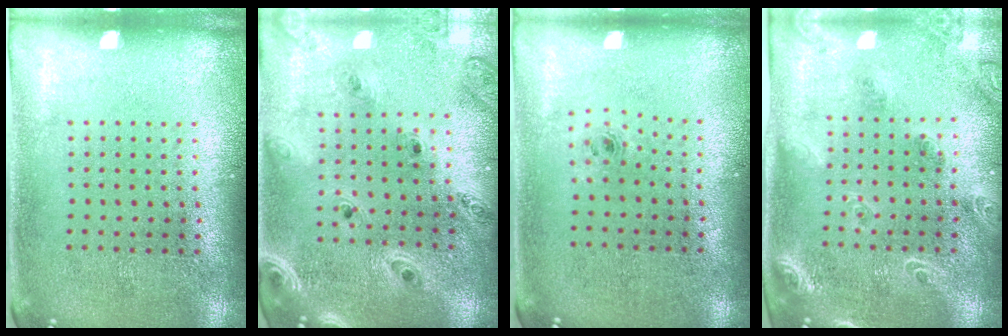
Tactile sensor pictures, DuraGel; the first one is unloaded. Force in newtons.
{"total": 1.4, "press": 1.4, "slide": 0.2}
{"total": 0.6, "press": 0.3, "slide": 0.5}
{"total": 1.8, "press": 1.7, "slide": 0.8}